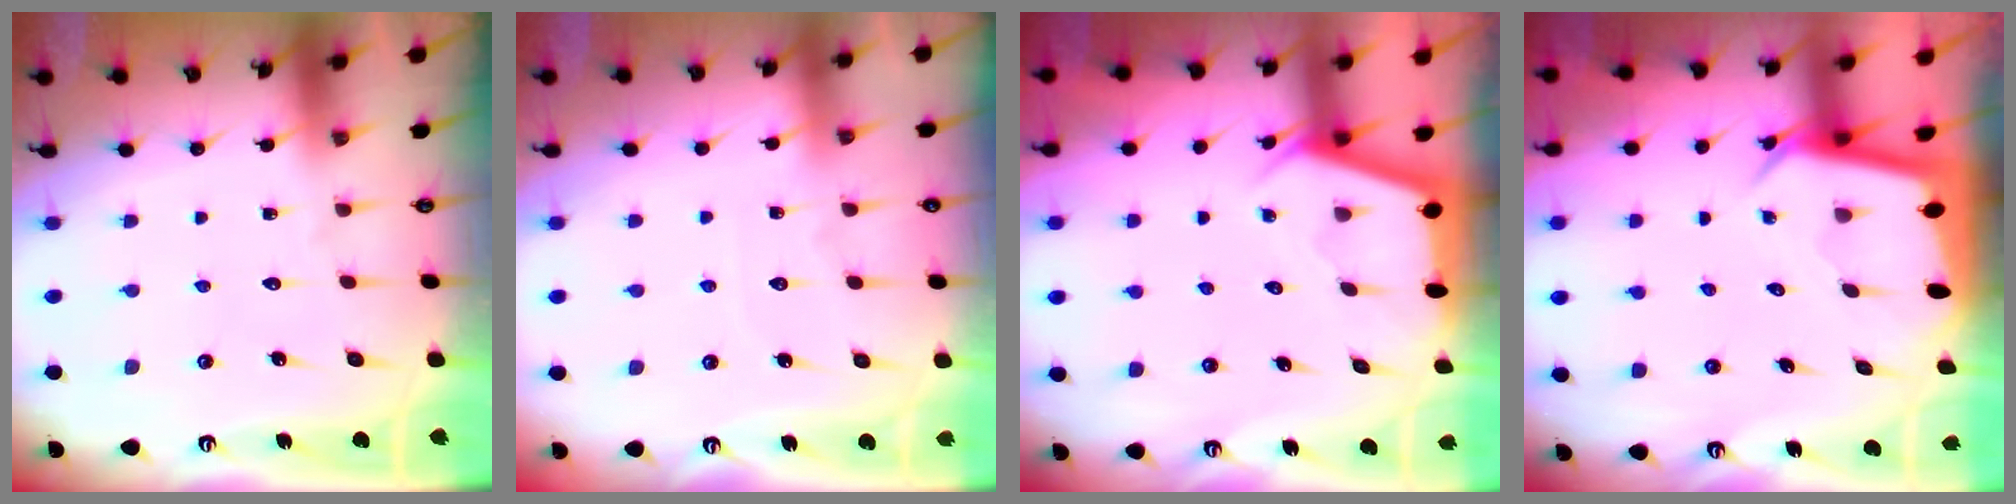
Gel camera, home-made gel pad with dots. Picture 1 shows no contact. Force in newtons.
{"total": 2.7, "press": 2.7, "slide": 0.4}
{"total": 2.9, "press": 2.9, "slide": 0.3}
{"total": 3.5, "press": 3.5, "slide": 0.3}